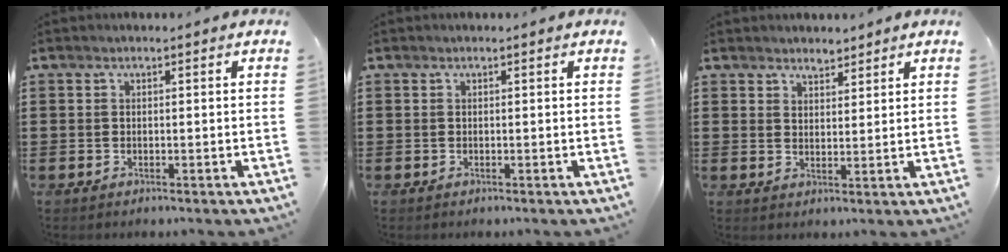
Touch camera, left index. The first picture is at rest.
{"total": 0.0}
{"total": 2.7, "force": [2.5, 1.0, 0.0], "torque": [-0.007, 0.002, 0.047]}